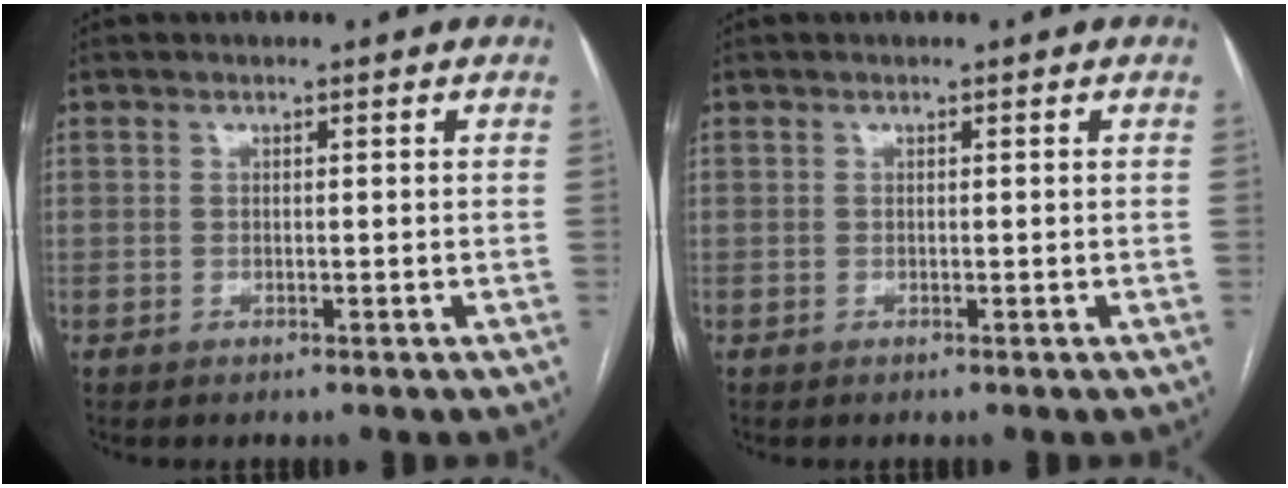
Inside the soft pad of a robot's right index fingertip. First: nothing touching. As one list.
[{"total": 0.0}]